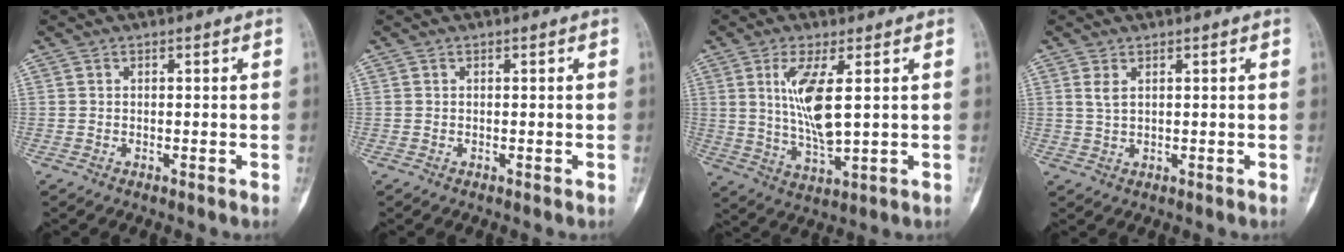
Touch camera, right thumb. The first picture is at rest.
{"total": 0.0}
{"total": 9.8, "force": [2.2, 2.5, 9.2], "torque": [-0.196, -0.027, 0.052]}
{"total": 2.3, "force": [1.0, 1.1, 1.8], "torque": [-0.038, 0.000, 0.029]}